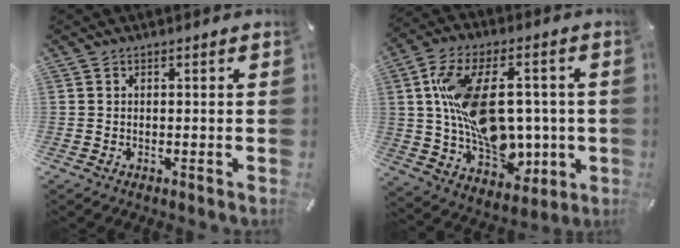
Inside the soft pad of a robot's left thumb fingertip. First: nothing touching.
{"total": 19.3, "force": [2.1, 12.6, 14.4], "torque": [-0.259, 0.005, 0.047]}